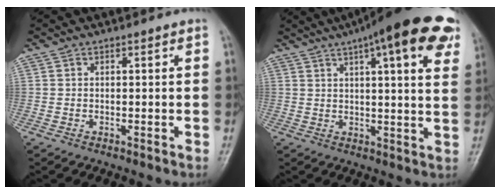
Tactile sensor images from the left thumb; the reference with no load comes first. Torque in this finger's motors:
{"motor_torque": [2.04, -1.55, 1.72, -1.06, 0.10]}